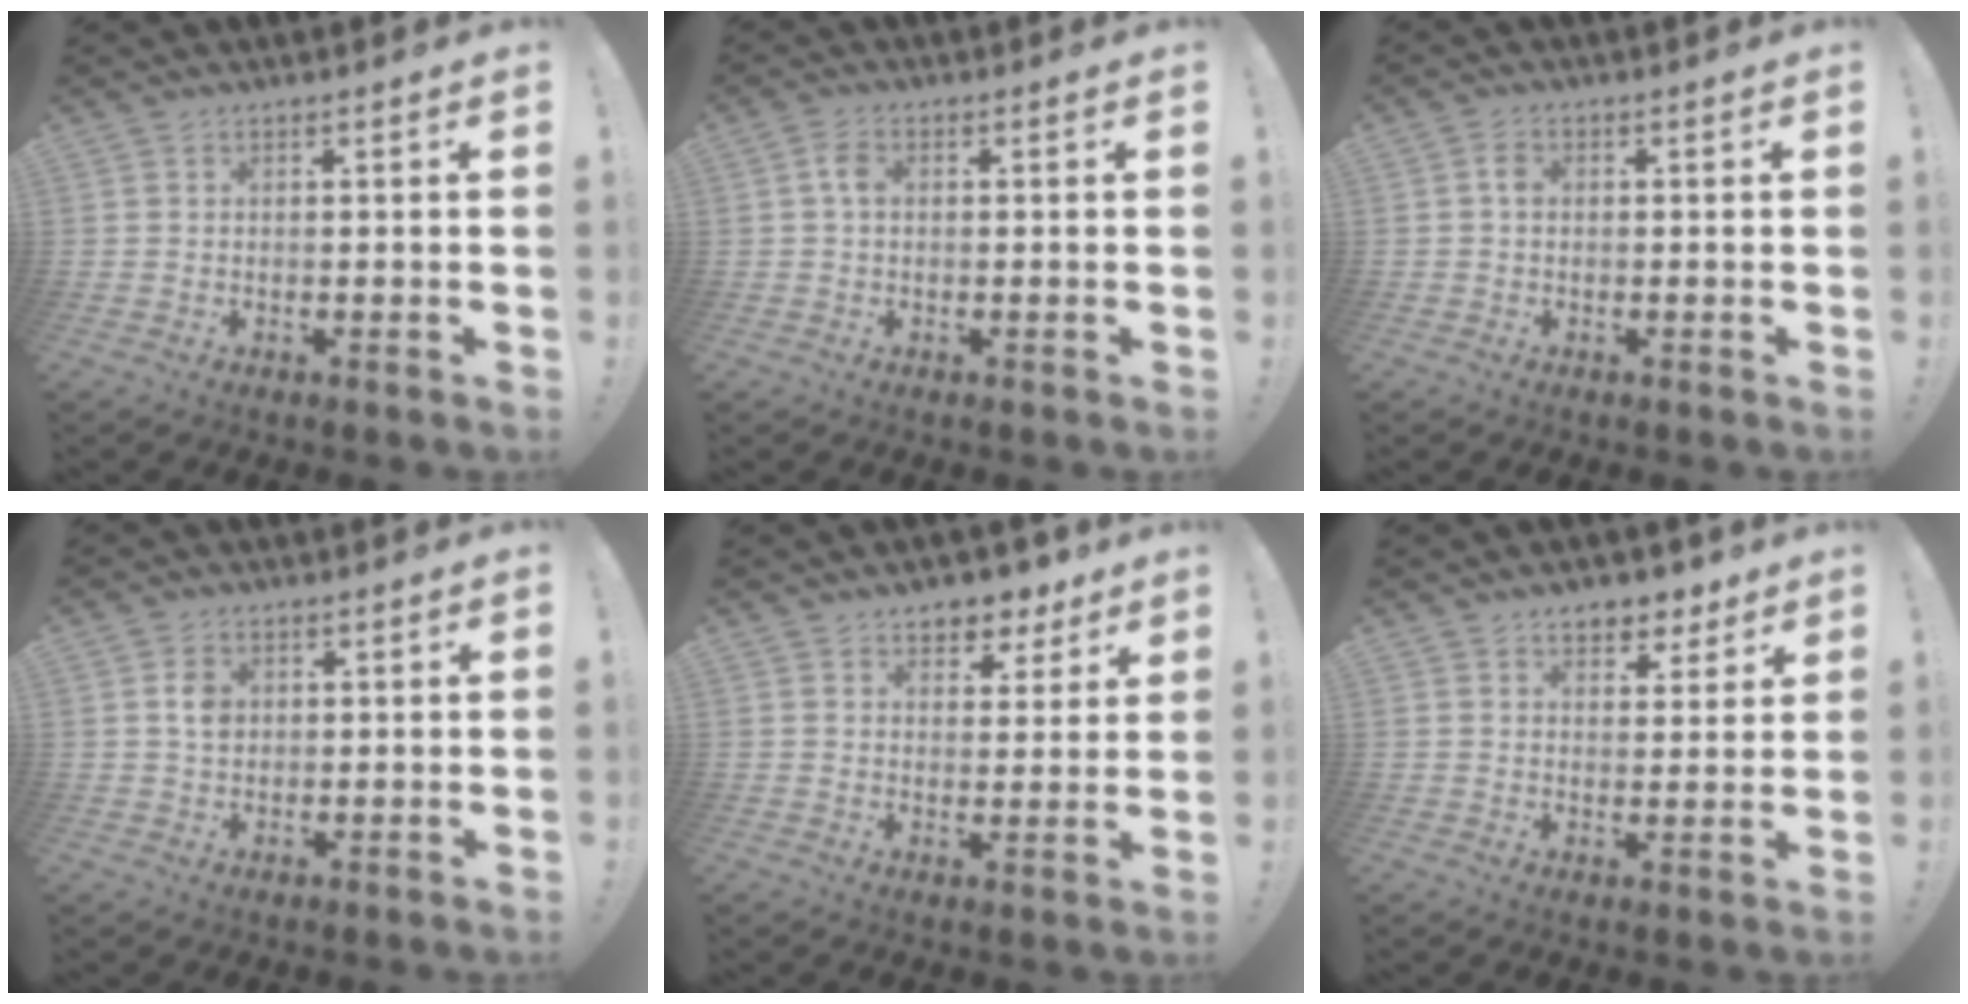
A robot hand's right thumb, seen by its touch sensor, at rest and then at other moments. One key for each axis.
{"total": 3.4, "fx": 0.4, "fy": 2.2, "fz": 2.6, "tx": -0.049, "ty": 0.009, "tz": 0.006}
{"total": 2.6, "fx": -0.3, "fy": 2.1, "fz": 1.5, "tx": -0.027, "ty": 0.009, "tz": -0.007}
{"total": 4.3, "fx": 0.8, "fy": 3.4, "fz": 2.5, "tx": -0.033, "ty": 0.000, "tz": 0.013}
{"total": 6.8, "fx": 4.9, "fy": 4.4, "fz": 1.6, "tx": -0.005, "ty": -0.041, "tz": 0.089}
{"total": 6.6, "fx": 4.6, "fy": 4.3, "fz": 2.1, "tx": -0.015, "ty": -0.030, "tz": 0.083}